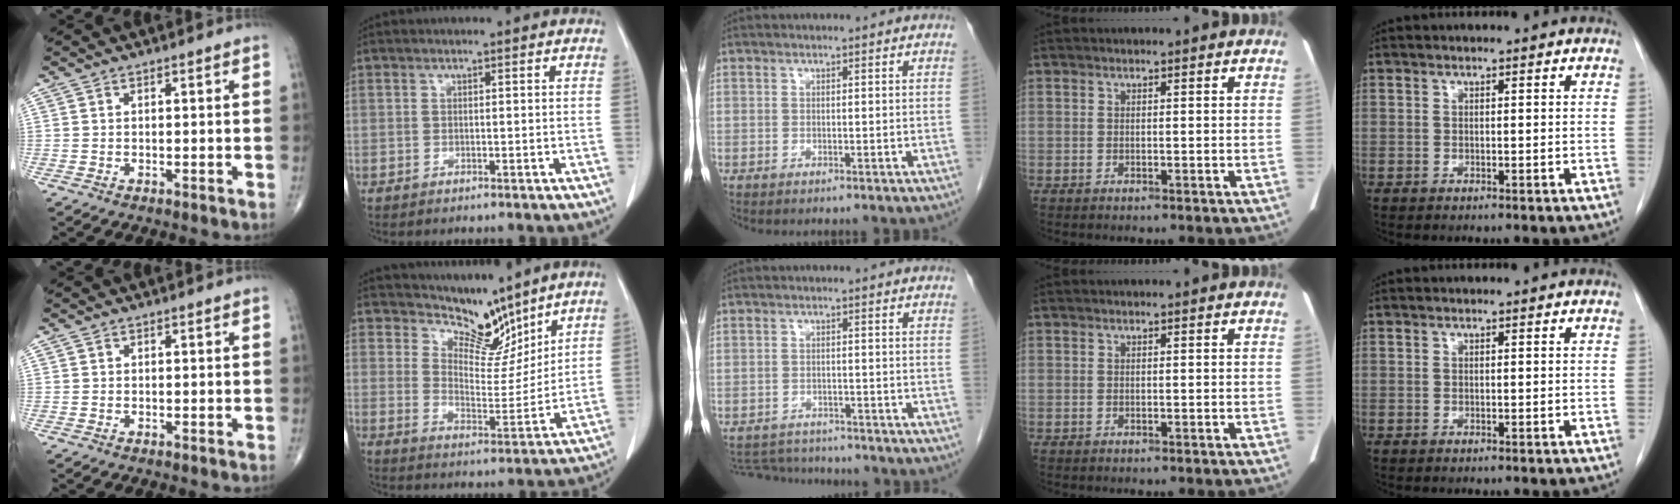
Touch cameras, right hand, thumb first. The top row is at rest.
{"index": {"total": 7.5, "force": [6.9, 2.6, 1.6], "torque": [-0.022, -0.011, 0.127]}, "middle": {"total": 6.2, "force": [-6.1, 1.3, 0.5], "torque": [-0.009, 0.004, -0.092]}}